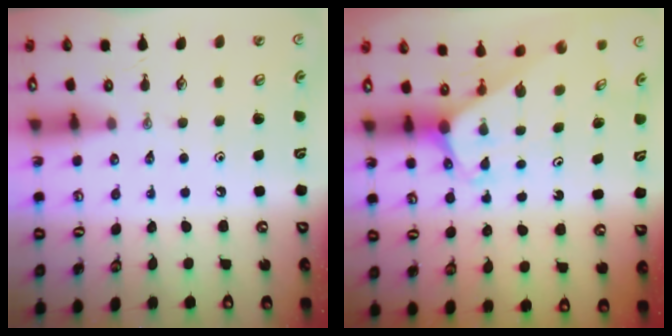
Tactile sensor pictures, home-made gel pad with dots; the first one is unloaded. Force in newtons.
{"total": 1.9, "press": 1.9, "slide": 0.1}